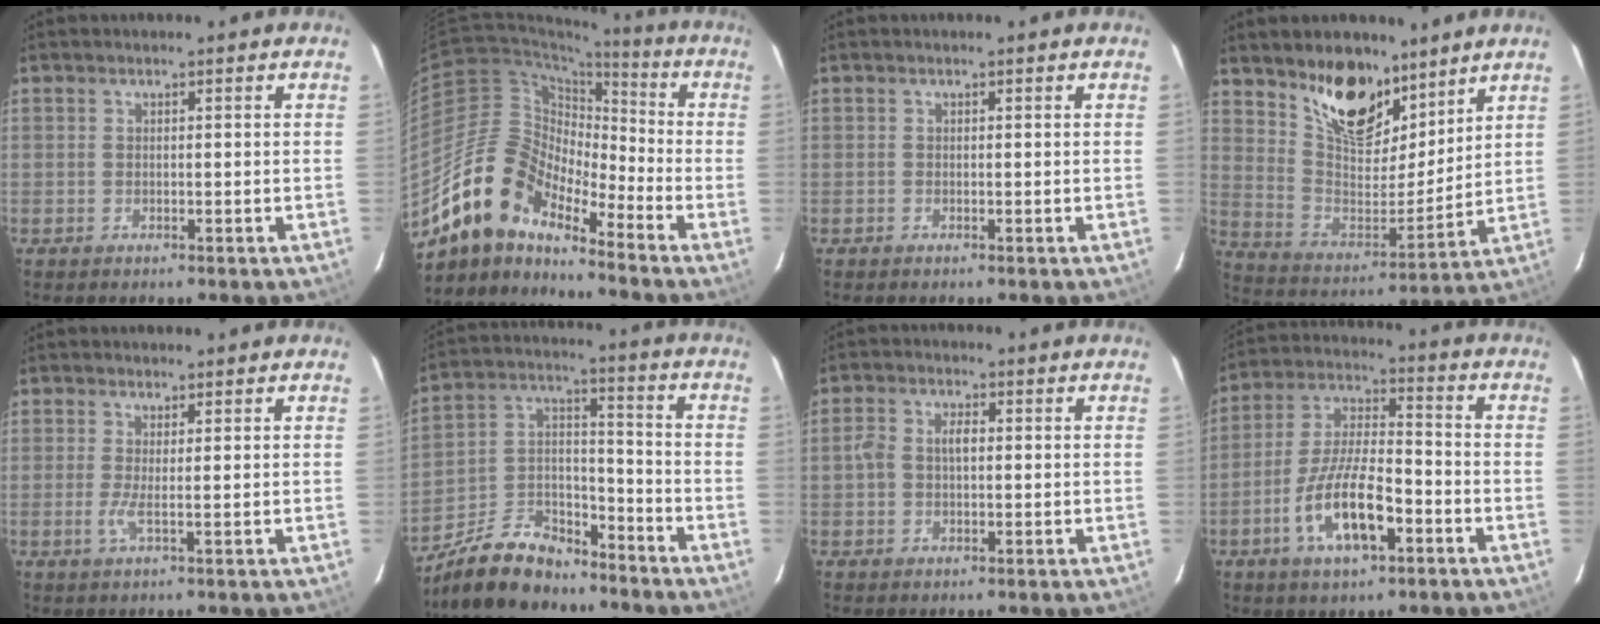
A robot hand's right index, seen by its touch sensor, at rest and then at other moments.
{"total": 14.9, "force": [-12.2, 5.7, 6.5], "torque": [-0.112, 0.008, -0.240]}
{"total": 0.0}
{"total": 16.0, "force": [11.2, 7.8, 8.4], "torque": [-0.151, -0.003, 0.205]}
{"total": 1.8, "force": [0.0, -0.2, 1.8], "torque": [-0.038, -0.005, -0.004]}
{"total": 13.7, "force": [-10.5, 6.5, 5.7], "torque": [-0.132, 0.033, -0.182]}
{"total": 3.7, "force": [-0.2, 2.6, 2.7], "torque": [-0.052, 0.010, -0.004]}
{"total": 13.6, "force": [-6.0, 4.8, 11.2], "torque": [-0.231, -0.002, -0.107]}